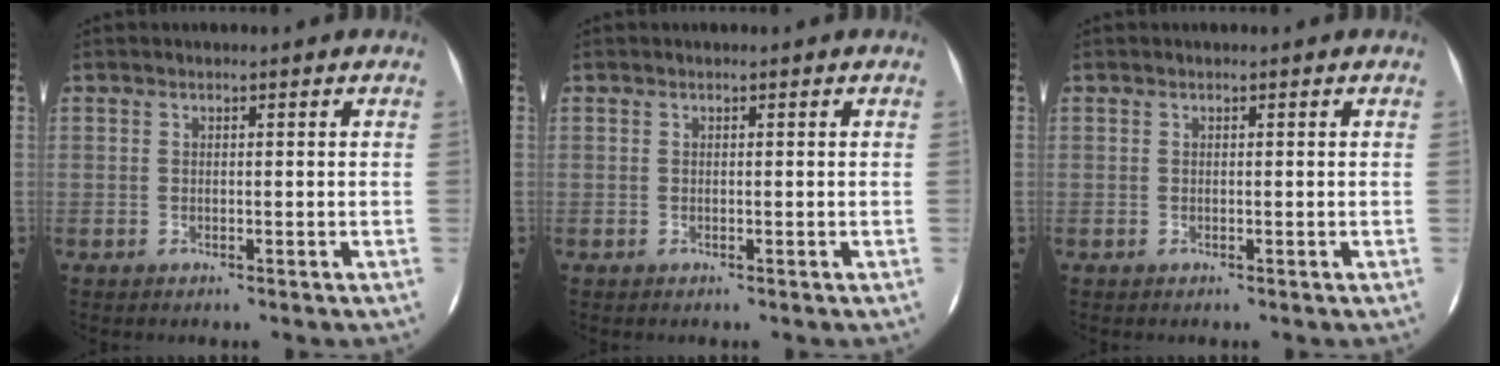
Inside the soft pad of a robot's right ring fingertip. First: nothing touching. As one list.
[{"total": 0.0}, {"total": 0.0}]